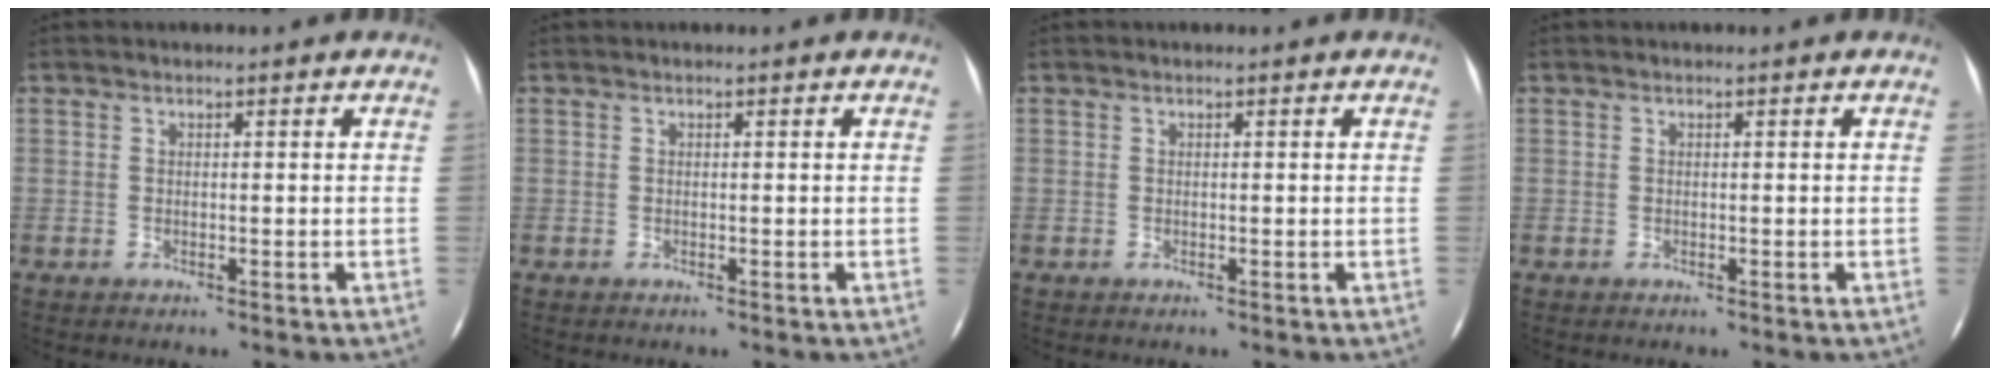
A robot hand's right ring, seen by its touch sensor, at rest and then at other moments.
{"total": 0.0}
{"total": 0.0}
{"total": 0.0}